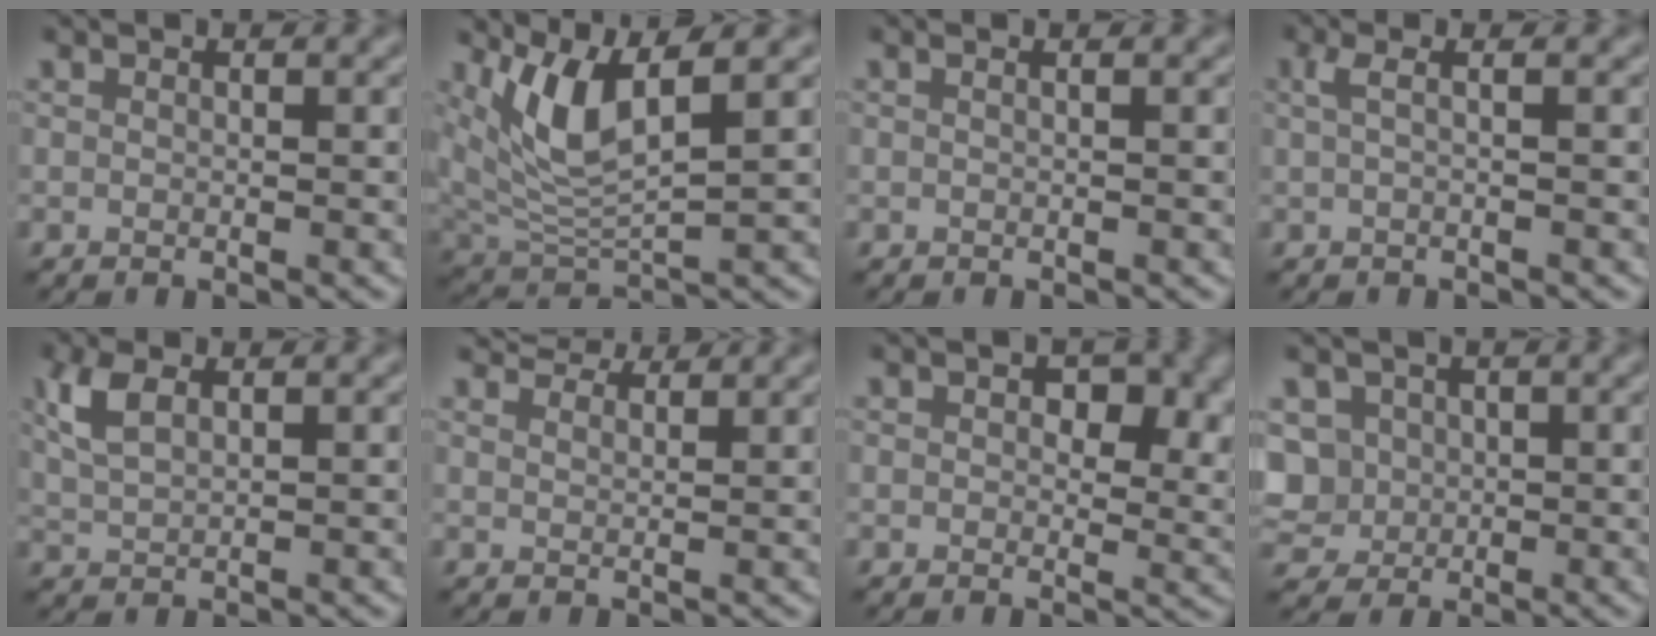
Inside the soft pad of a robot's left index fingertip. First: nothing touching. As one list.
[{"total": 6.7, "force": [2.9, 2.4, 5.6], "torque": [-0.129, -0.010, 0.061]}, {"total": 1.3, "force": [0.4, 0.7, 1.0], "torque": [-0.003, -0.005, -0.007]}, {"total": 1.8, "force": [0.2, 0.6, 1.7], "torque": [-0.034, 0.004, 0.001]}, {"total": 3.1, "force": [1.2, 1.6, 2.4], "torque": [-0.062, 0.005, 0.028]}, {"total": 4.5, "force": [4.2, 1.0, 1.3], "torque": [-0.030, -0.001, 0.059]}, {"total": 7.3, "force": [2.6, 4.4, 5.2], "torque": [-0.059, -0.008, 0.036]}, {"total": 6.4, "force": [0.3, 5.7, 2.8], "torque": [-0.070, 0.021, -0.002]}]